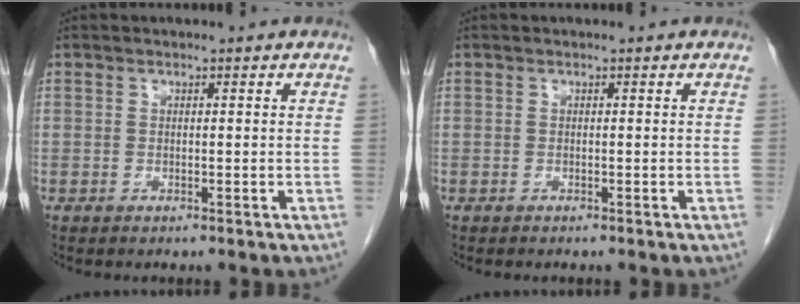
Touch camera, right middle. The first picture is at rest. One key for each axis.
{"total": 0.0}